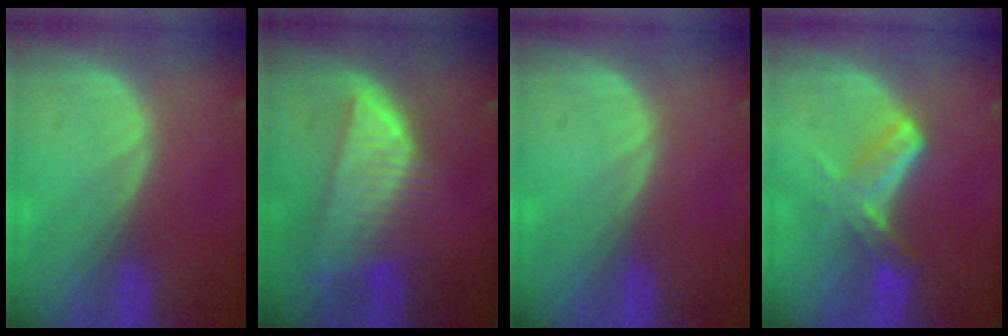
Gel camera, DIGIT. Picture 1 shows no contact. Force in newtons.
{"total": 8.2, "press": 7.2, "slide": 3.9}
{"total": 0.0}
{"total": 5.6, "press": 5.3, "slide": 1.8}